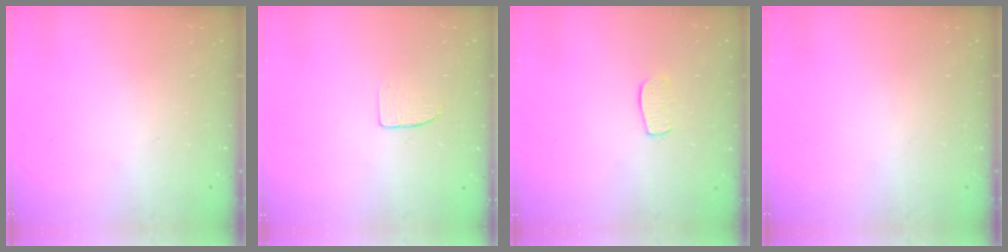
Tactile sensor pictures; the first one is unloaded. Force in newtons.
{"total": 3.7, "press": 3.7, "slide": 0.2}
{"total": 6.9, "press": 6.8, "slide": 0.4}
{"total": 0.0}